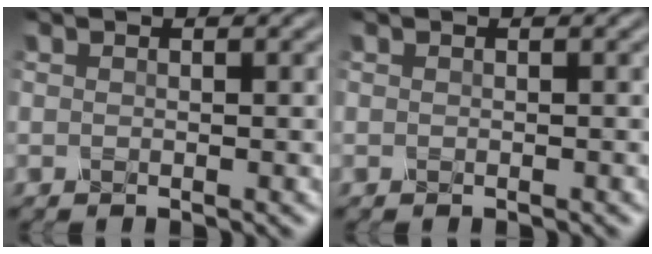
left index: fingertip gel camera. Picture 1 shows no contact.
{"total": 0.0}